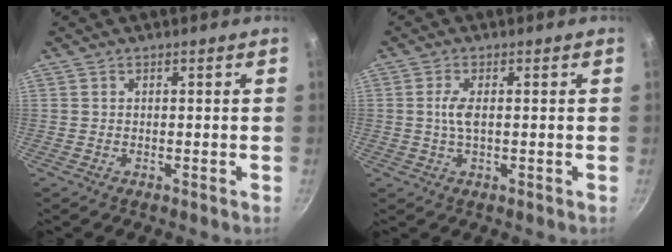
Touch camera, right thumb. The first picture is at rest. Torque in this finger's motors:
{"motor_torque": [0.80, 0.58, 0.78, -0.14, 0.01]}